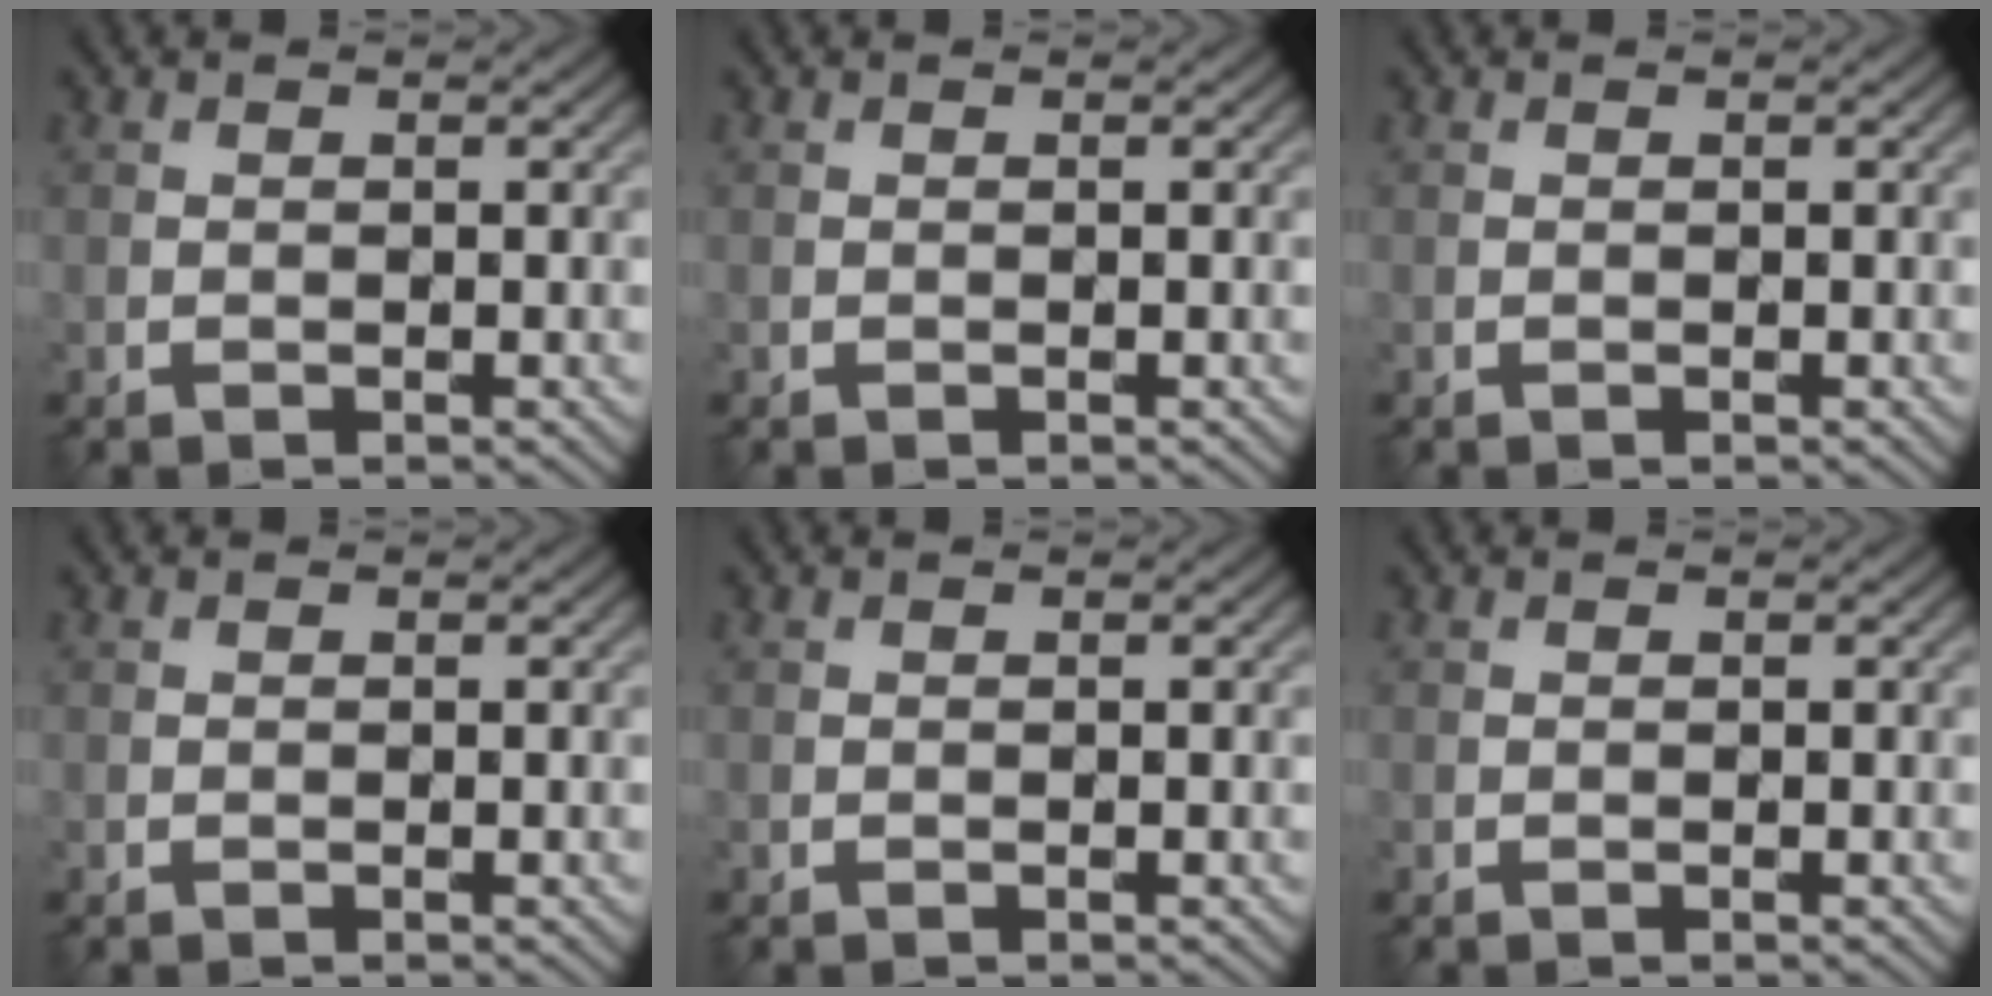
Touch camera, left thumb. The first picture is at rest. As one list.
[{"total": 0.0}, {"total": 0.0}, {"total": 0.0}, {"total": 0.0}, {"total": 0.0}]